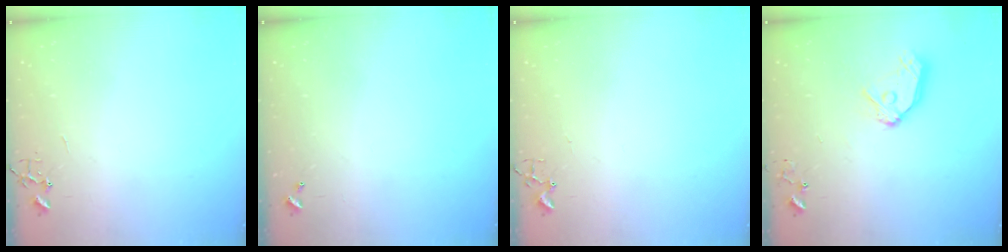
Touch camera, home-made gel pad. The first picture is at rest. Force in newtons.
{"total": 0.0}
{"total": 1.8, "press": 1.8, "slide": 0.2}
{"total": 13.0, "press": 12.9, "slide": 1.6}